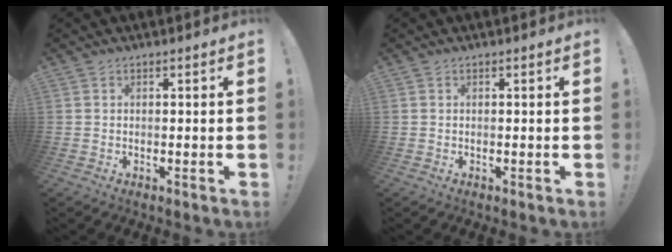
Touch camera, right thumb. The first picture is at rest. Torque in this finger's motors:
{"motor_torque": [0.00, 0.00, -0.01, -0.01, 0.00]}